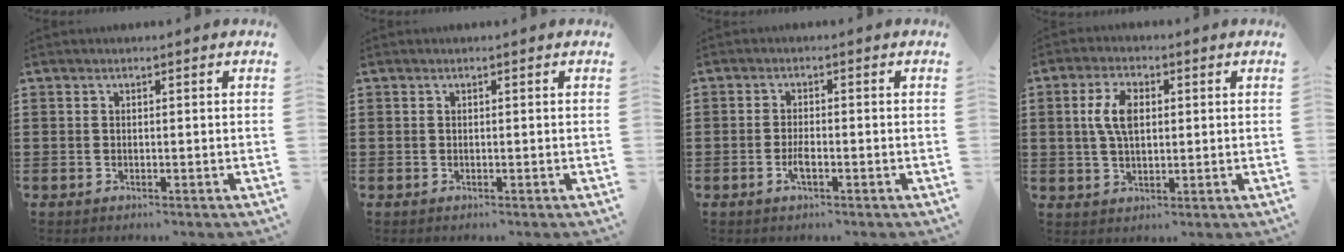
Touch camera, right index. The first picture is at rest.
{"total": 0.0}
{"total": 2.3, "force": [-1.0, 0.5, 2.0], "torque": [-0.043, -0.002, -0.020]}
{"total": 6.0, "force": [1.0, 3.1, 5.1], "torque": [-0.113, 0.012, 0.012]}